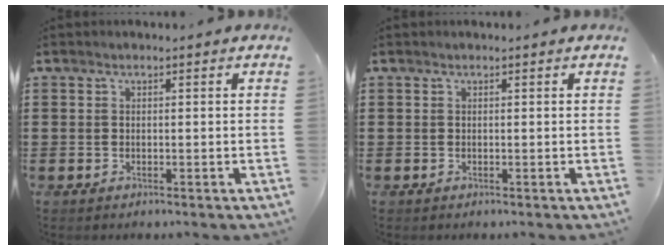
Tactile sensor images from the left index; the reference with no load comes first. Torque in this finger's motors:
{"motor_torque": [0.02, -0.01, 0.00, 0.00]}